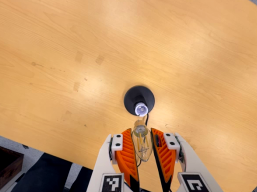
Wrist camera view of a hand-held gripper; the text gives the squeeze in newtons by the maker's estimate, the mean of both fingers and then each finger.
{"total": 13.9, "left": 15.7, "right": 12.2}